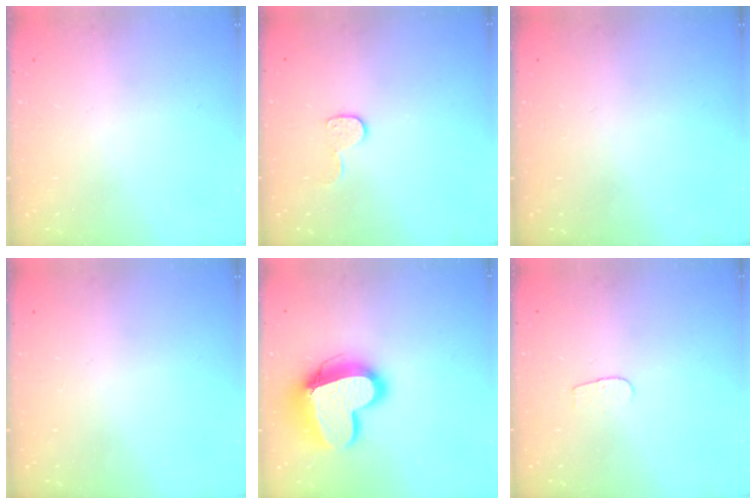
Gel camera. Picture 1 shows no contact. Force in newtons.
{"total": 6.1, "press": 6.1, "slide": 0.2}
{"total": 0.0}
{"total": 0.0}
{"total": 16.8, "press": 16.7, "slide": 1.8}
{"total": 3.1, "press": 3.1, "slide": 0.2}